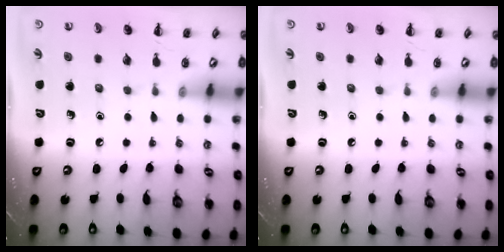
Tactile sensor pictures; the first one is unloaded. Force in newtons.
{"total": 0.0}